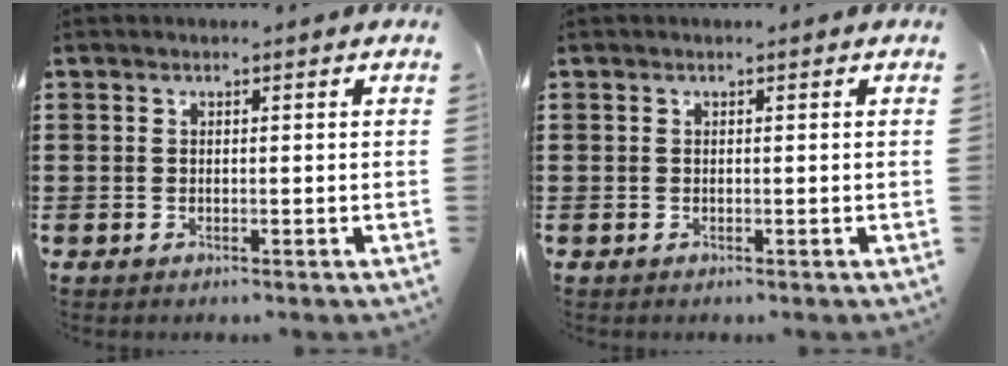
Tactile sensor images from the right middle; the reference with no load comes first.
{"total": 0.0}